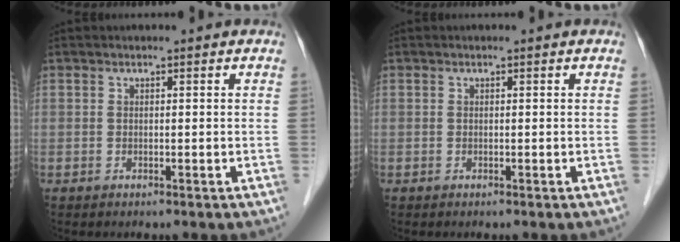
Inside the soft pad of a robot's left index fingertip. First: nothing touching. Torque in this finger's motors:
{"motor_torque": [0.00, 0.00, -0.01, 0.00]}